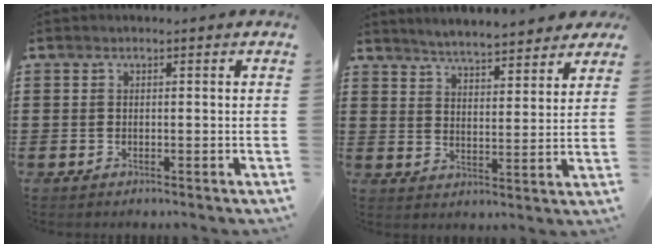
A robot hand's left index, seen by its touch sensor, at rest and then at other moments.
{"total": 4.1, "force": [4.1, -0.1, 0.4], "torque": [-0.029, -0.024, 0.070]}